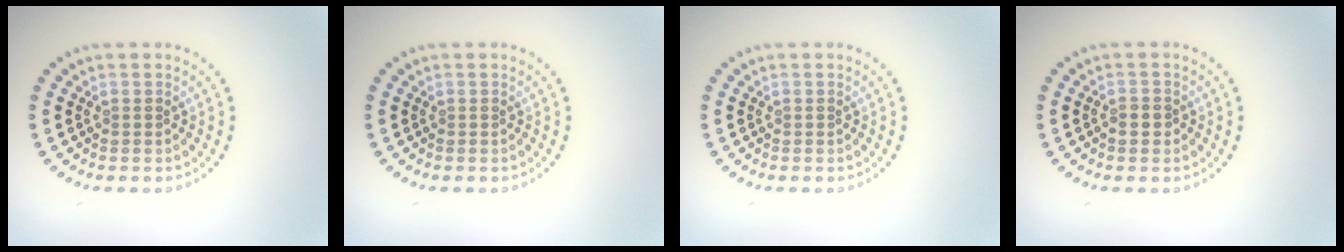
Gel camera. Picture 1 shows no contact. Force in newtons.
{"total": 0.0}
{"total": 0.0}
{"total": 1.3, "press": 1.3, "slide": 0.3}